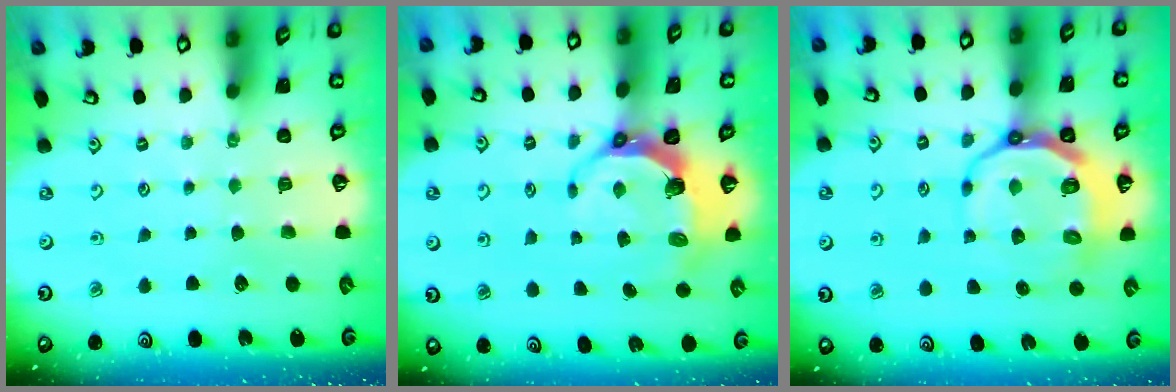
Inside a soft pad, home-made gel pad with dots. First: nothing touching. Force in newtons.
{"total": 7.6, "press": 6.1, "slide": 4.5}
{"total": 10.1, "press": 9.6, "slide": 3.2}